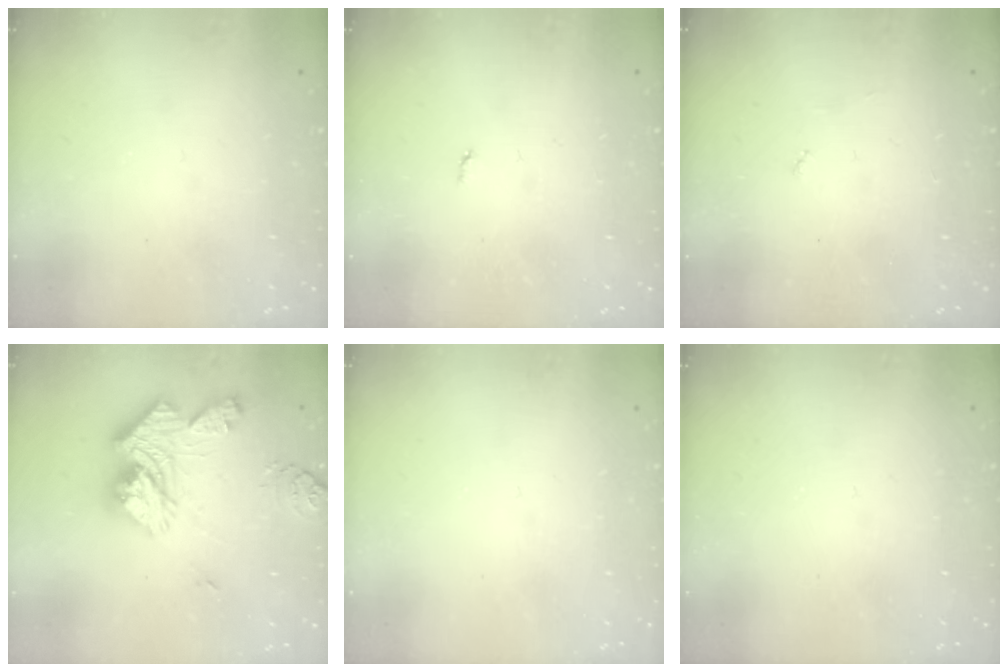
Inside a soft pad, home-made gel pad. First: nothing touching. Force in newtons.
{"total": 2.1, "press": 2.1, "slide": 0.4}
{"total": 3.0, "press": 3.0, "slide": 0.2}
{"total": 19.3, "press": 19.1, "slide": 2.0}
{"total": 0.0}
{"total": 0.0}